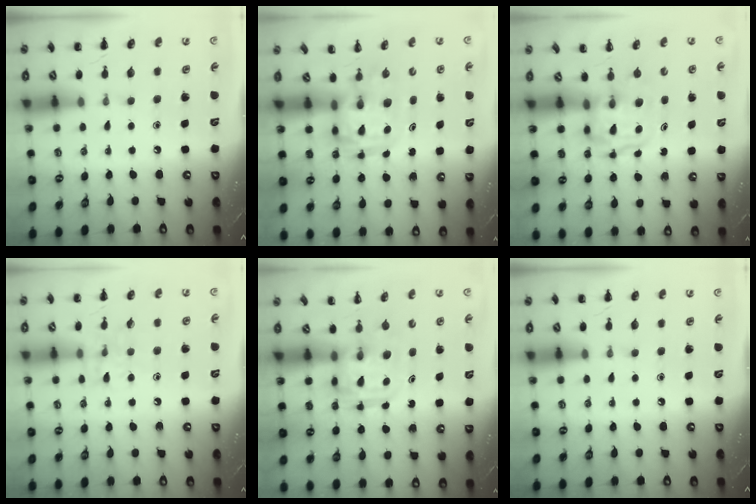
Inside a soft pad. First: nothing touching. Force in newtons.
{"total": 4.1, "press": 4.0, "slide": 0.9}
{"total": 3.6, "press": 3.6, "slide": 0.3}
{"total": 6.5, "press": 6.4, "slide": 0.7}
{"total": 3.1, "press": 3.1, "slide": 0.2}
{"total": 0.0}